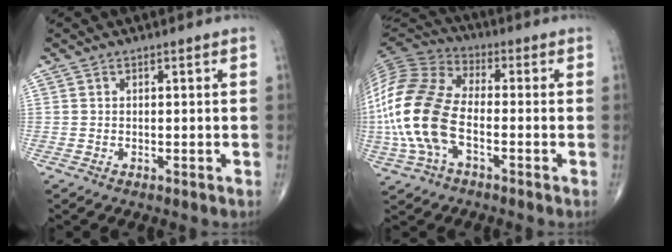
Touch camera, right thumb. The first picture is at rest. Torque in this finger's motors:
{"motor_torque": [2.31, 2.30, 2.49, -0.26, 0.86]}